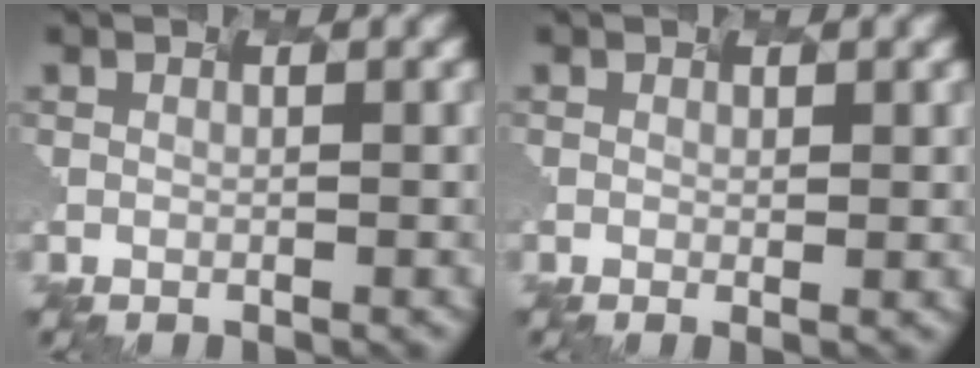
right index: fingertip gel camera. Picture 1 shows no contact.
{"total": 0.5, "force": [-0.2, -0.4, 0.2], "torque": [-0.009, -0.009, 0.007]}